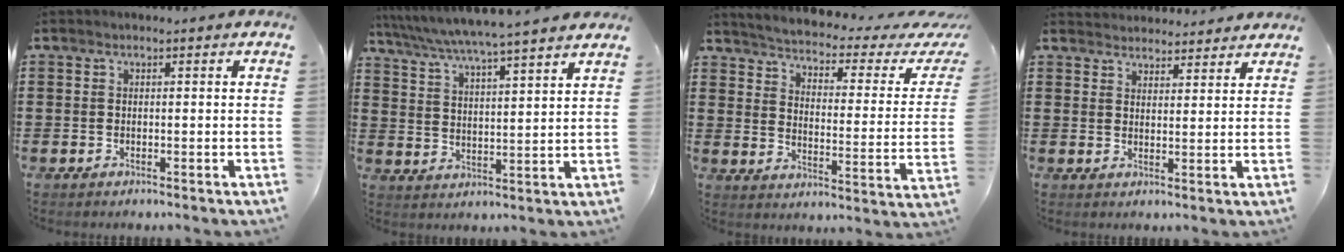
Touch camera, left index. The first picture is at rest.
{"total": 5.4, "force": [4.9, -0.9, 2.1], "torque": [-0.062, -0.036, 0.079]}
{"total": 2.3, "force": [1.8, -0.3, 1.3], "torque": [-0.043, -0.028, 0.018]}
{"total": 3.0, "force": [2.9, 0.4, -0.4], "torque": [-0.003, -0.010, 0.055]}